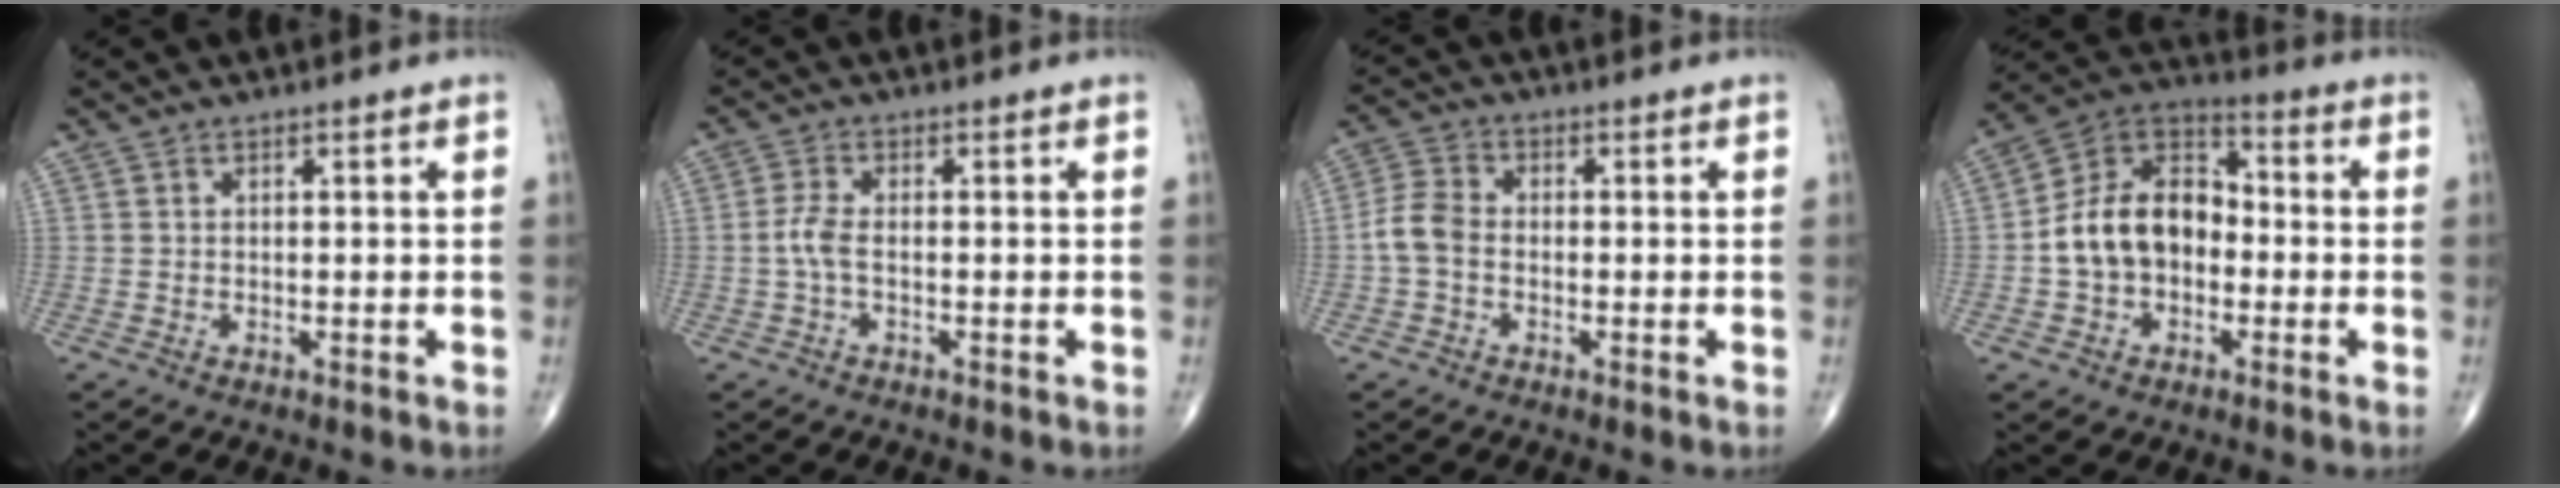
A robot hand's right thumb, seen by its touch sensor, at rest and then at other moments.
{"total": 3.0, "force": [-0.6, 1.1, 2.7], "torque": [-0.067, 0.002, -0.016]}
{"total": 5.1, "force": [-1.0, 3.6, 3.5], "torque": [-0.072, 0.013, -0.031]}
{"total": 14.0, "force": [-1.7, 10.0, 9.6], "torque": [-0.147, 0.044, -0.042]}